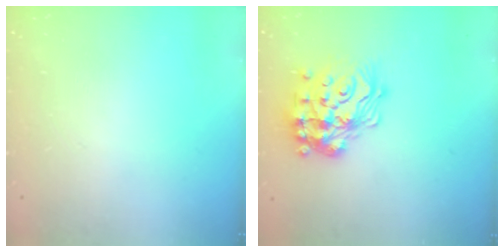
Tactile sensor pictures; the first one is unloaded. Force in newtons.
{"total": 22.2, "press": 22.1, "slide": 1.6}